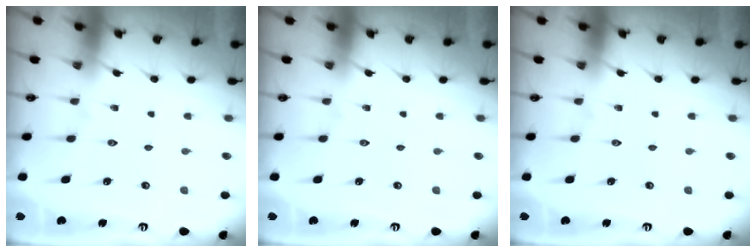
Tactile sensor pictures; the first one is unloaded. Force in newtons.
{"total": 0.0}
{"total": 0.0}